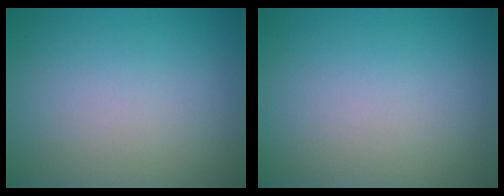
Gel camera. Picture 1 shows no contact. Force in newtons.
{"total": 0.0}